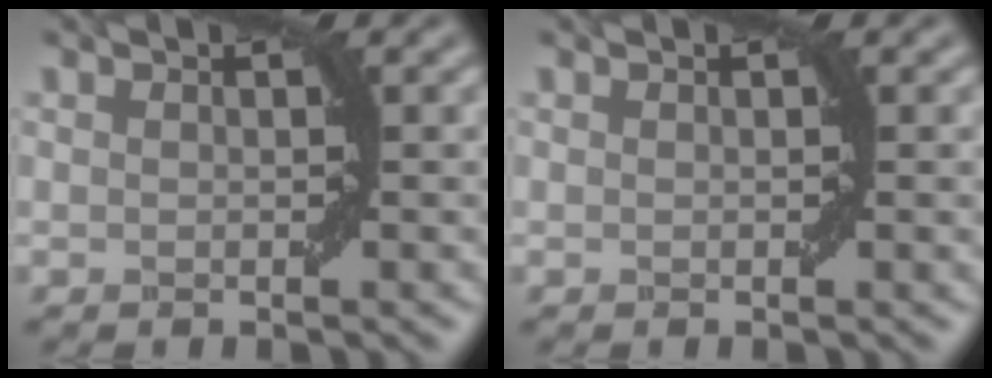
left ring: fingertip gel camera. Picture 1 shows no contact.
{"total": 0.6, "force": [0.1, -0.1, 0.5], "torque": [-0.005, 0.000, 0.002]}